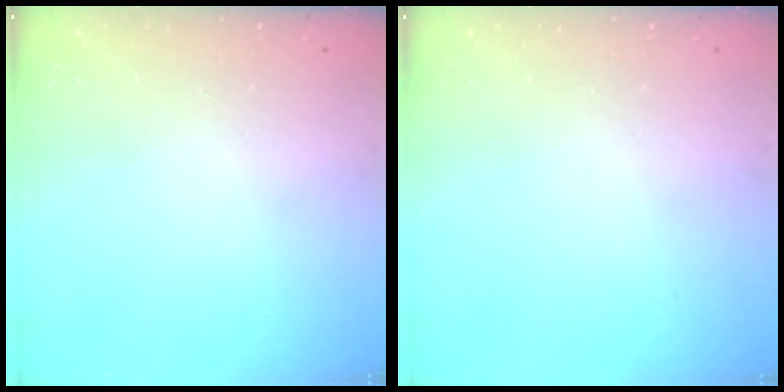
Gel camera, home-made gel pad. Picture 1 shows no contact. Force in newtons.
{"total": 0.0}